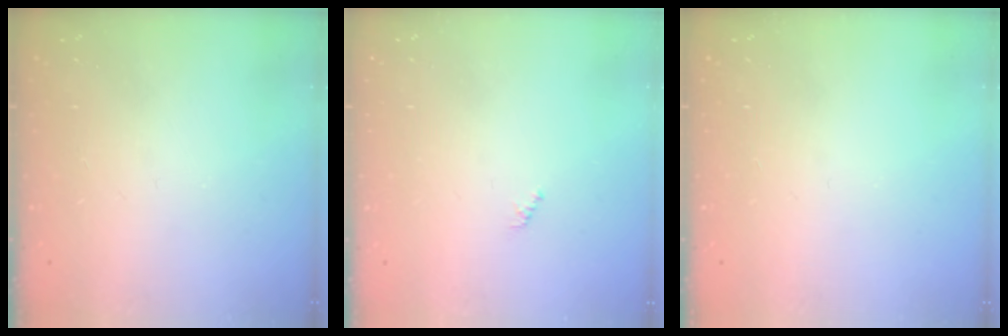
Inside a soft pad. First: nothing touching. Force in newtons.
{"total": 0.7, "press": 0.7, "slide": 0.3}
{"total": 0.0}